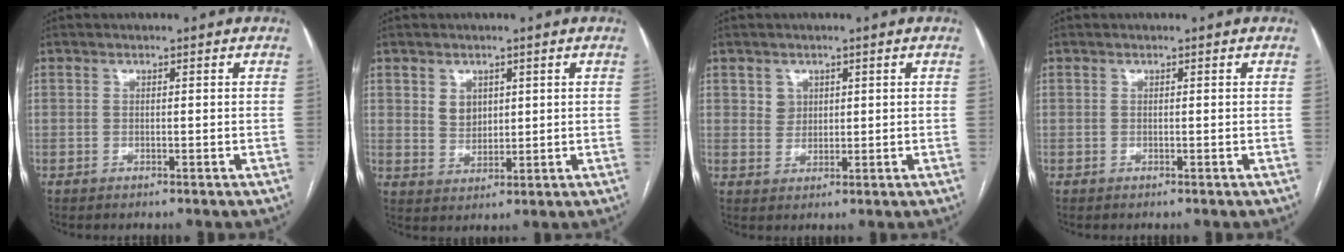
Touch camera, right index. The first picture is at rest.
{"total": 3.8, "force": [1.5, 2.9, 1.8], "torque": [-0.036, 0.003, 0.036]}
{"total": 2.5, "force": [1.2, 2.2, 0.5], "torque": [-0.006, 0.000, 0.022]}
{"total": 0.0}